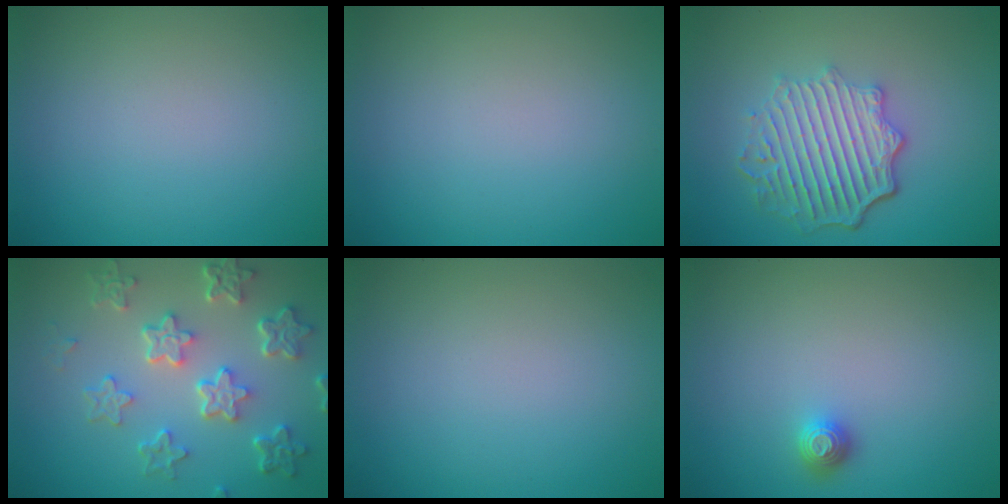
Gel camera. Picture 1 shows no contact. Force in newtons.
{"total": 0.0}
{"total": 6.0, "press": 4.6, "slide": 3.8}
{"total": 5.9, "press": 4.4, "slide": 3.9}
{"total": 0.0}
{"total": 1.4, "press": 1.2, "slide": 0.5}